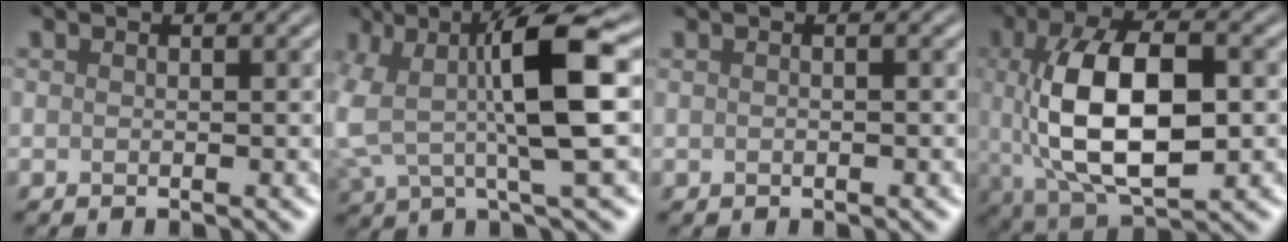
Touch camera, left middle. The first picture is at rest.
{"total": 9.5, "force": [1.1, 2.7, 9.0], "torque": [-0.174, 0.004, 0.021]}
{"total": 1.6, "force": [0.6, 0.9, 1.2], "torque": [-0.015, 0.010, -0.007]}
{"total": 11.5, "force": [-0.2, 5.7, 10.0], "torque": [-0.185, -0.004, 0.002]}